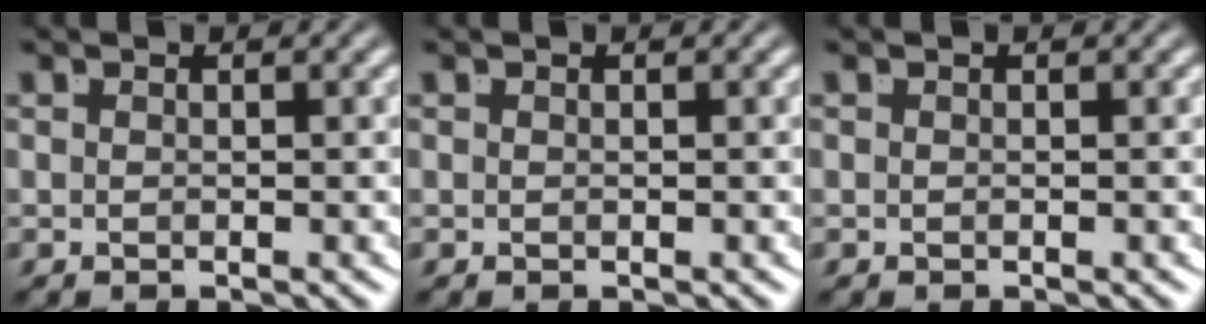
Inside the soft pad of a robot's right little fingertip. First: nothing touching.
{"total": 0.0}
{"total": 0.0}